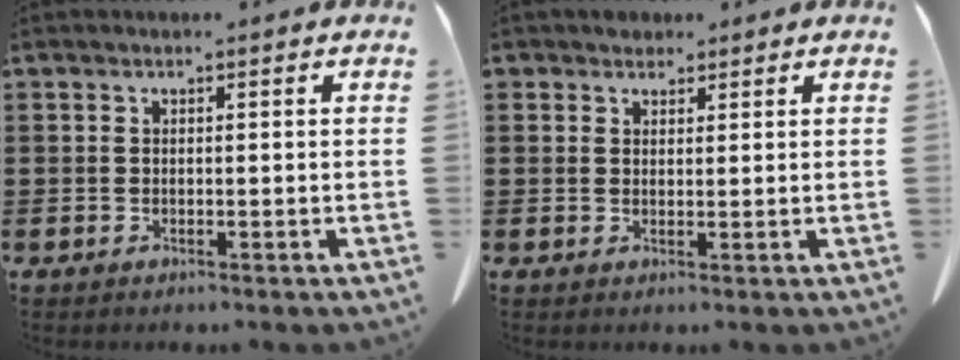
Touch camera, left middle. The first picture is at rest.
{"total": 1.9, "force": [1.7, 0.9, 0.2], "torque": [0.000, 0.002, 0.032]}